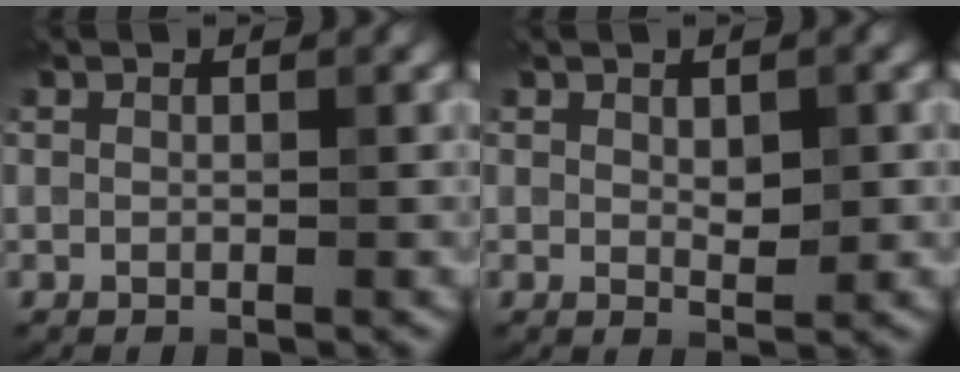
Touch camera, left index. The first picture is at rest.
{"total": 2.0, "force": [0.3, 0.9, 1.7], "torque": [-0.031, -0.002, 0.009]}